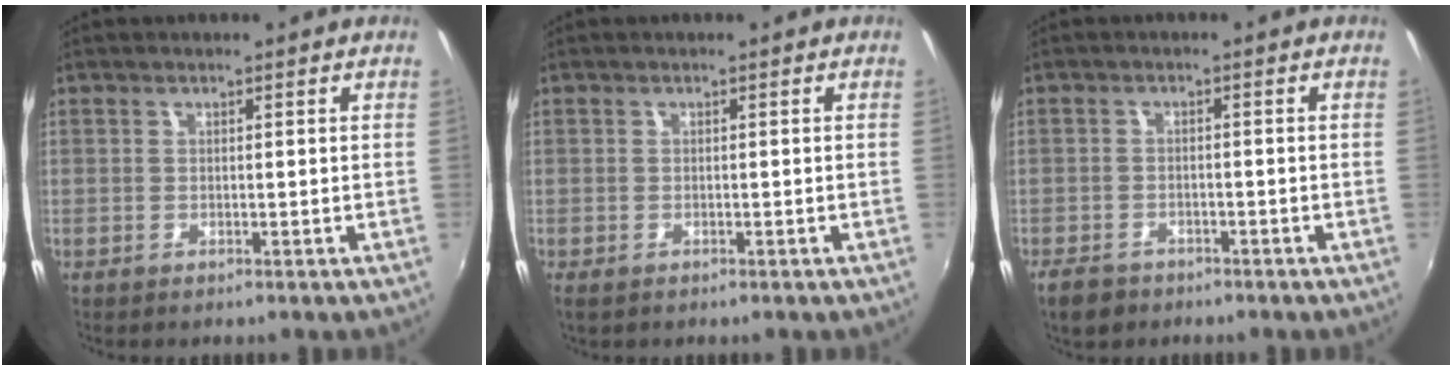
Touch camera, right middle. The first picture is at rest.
{"total": 0.8, "force": [-0.6, 0.1, 0.5], "torque": [-0.012, -0.006, -0.009]}
{"total": 4.6, "force": [-3.4, 2.5, 1.7], "torque": [-0.052, -0.005, -0.058]}